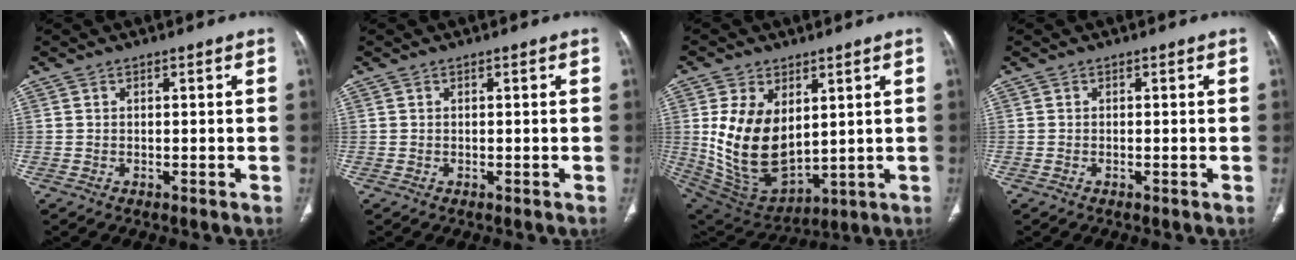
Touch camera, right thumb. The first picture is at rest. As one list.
[{"total": 0.0}, {"total": 16.3, "force": [3.0, 10.1, 12.5], "torque": [-0.214, -0.023, 0.086]}, {"total": 0.0}]